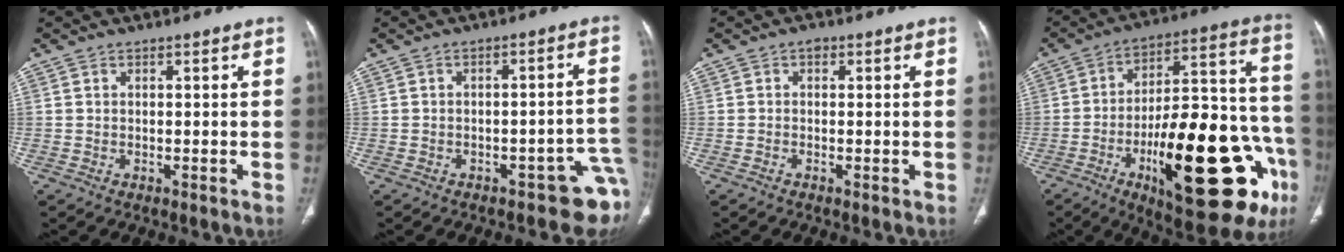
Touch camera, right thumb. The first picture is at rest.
{"total": 8.4, "force": [-4.7, 3.7, 5.9], "torque": [-0.038, 0.043, -0.059]}
{"total": 1.1, "force": [0.1, 0.8, 0.8], "torque": [-0.003, 0.003, -0.007]}
{"total": 32.3, "force": [-12.0, 11.4, 27.7], "torque": [-0.364, 0.056, -0.163]}